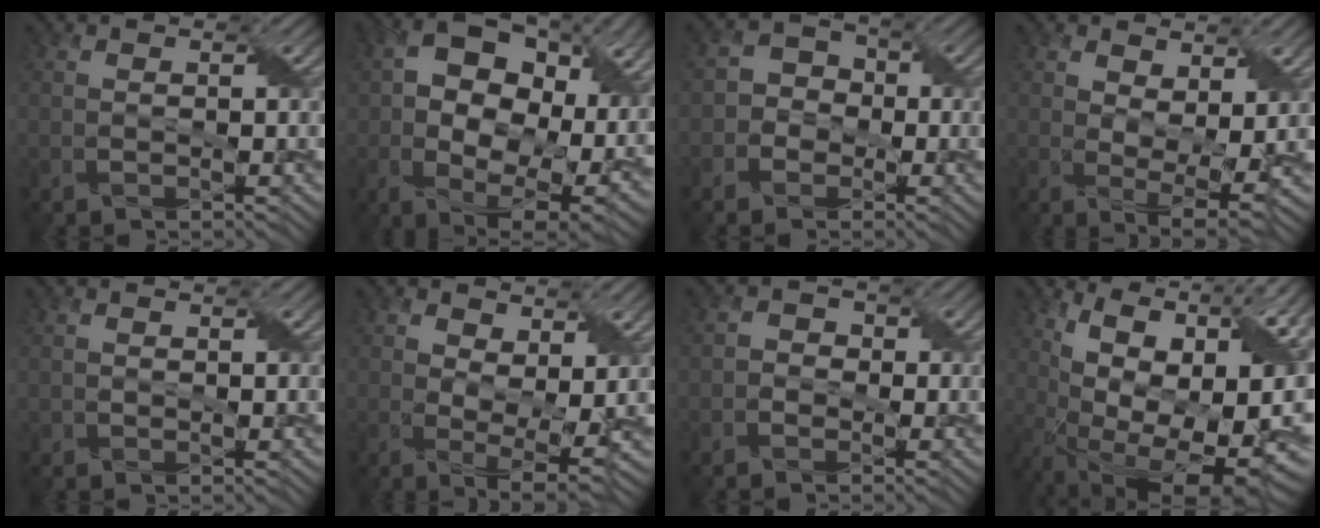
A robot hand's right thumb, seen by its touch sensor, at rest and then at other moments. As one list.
[{"total": 16.6, "force": [2.4, 11.1, 12.1], "torque": [-0.203, -0.008, 0.056]}, {"total": 3.7, "force": [-1.4, 3.3, 1.0], "torque": [-0.010, 0.008, -0.039]}, {"total": 5.3, "force": [2.2, 2.3, 4.2], "torque": [-0.085, -0.004, 0.041]}, {"total": 1.0, "force": [0.4, 0.7, 0.6], "torque": [-0.012, 0.001, 0.011]}, {"total": 5.6, "force": [1.7, 2.6, 4.6], "torque": [-0.099, -0.009, 0.031]}, {"total": 2.1, "force": [-0.6, 1.9, 0.4], "torque": [-0.001, 0.008, -0.023]}, {"total": 19.1, "force": [0.9, 9.6, 16.5], "torque": [-0.228, 0.004, 0.028]}]